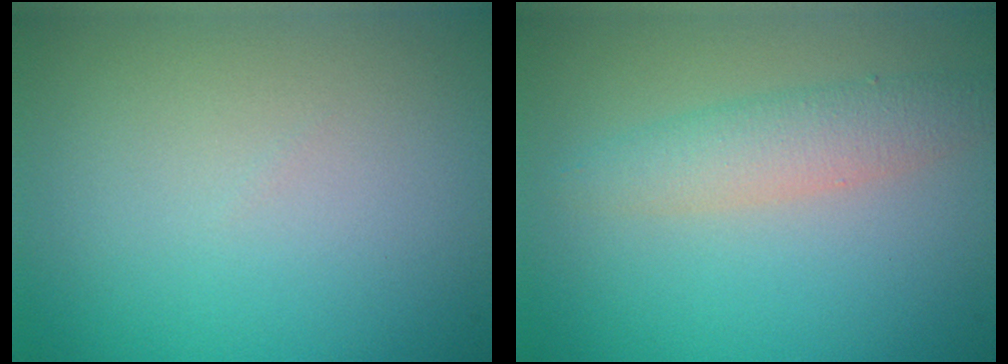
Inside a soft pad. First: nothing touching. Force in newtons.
{"total": 2.9, "press": 2.9, "slide": 0.1}